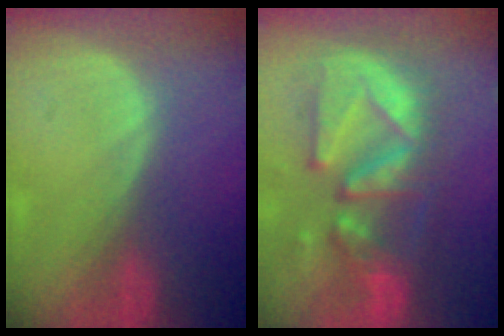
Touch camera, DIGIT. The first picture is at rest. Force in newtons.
{"total": 12.7, "press": 11.2, "slide": 6.1}